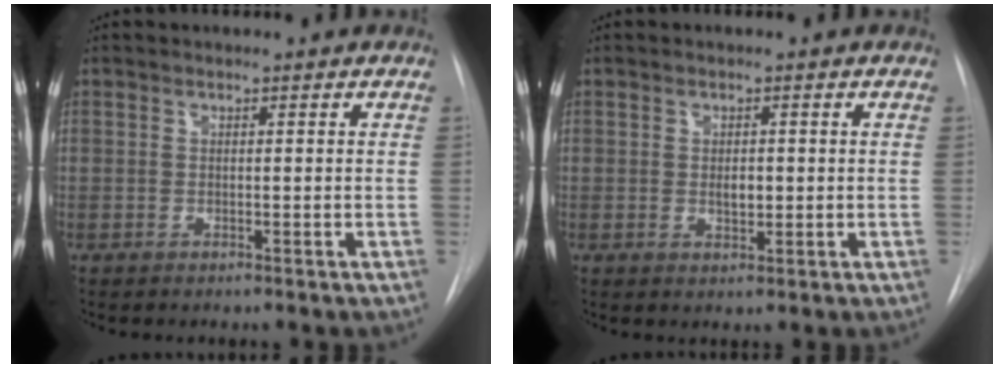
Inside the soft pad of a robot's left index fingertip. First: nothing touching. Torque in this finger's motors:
{"motor_torque": [0.58, -0.23, 0.02, 0.03]}